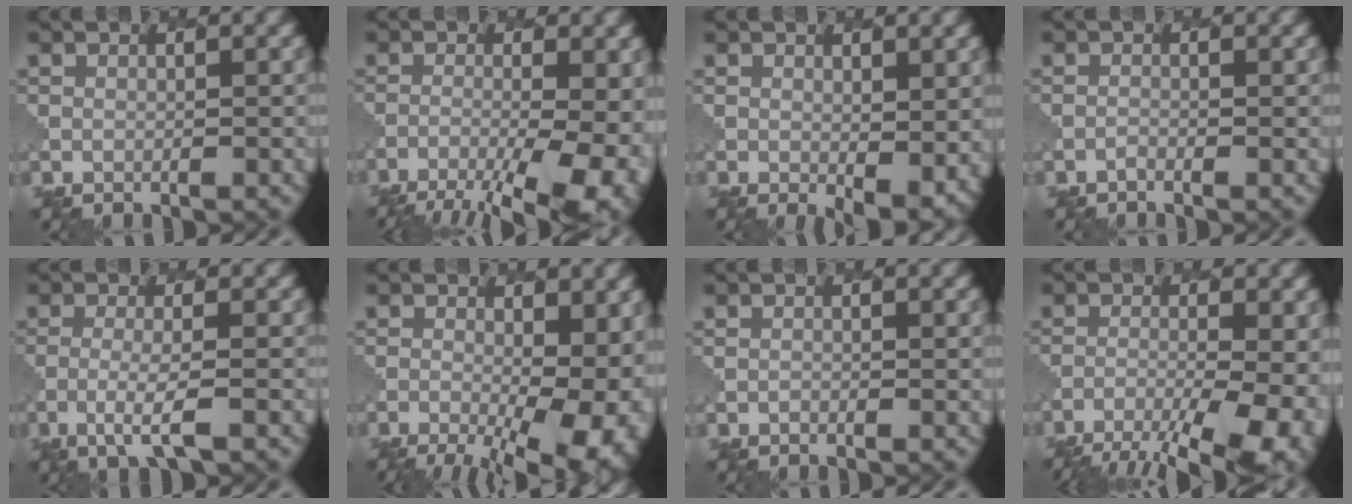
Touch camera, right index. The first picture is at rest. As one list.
[{"total": 11.4, "force": [-6.9, 4.2, 8.1], "torque": [-0.112, -0.031, -0.082]}, {"total": 3.6, "force": [0.3, 1.7, 3.1], "torque": [-0.043, -0.018, 0.013]}, {"total": 0.0}, {"total": 2.9, "force": [-1.1, 0.4, 2.6], "torque": [-0.052, 0.000, -0.033]}, {"total": 14.1, "force": [-3.0, 6.8, 12.0], "torque": [-0.161, -0.024, -0.027]}, {"total": 0.0}, {"total": 11.8, "force": [-8.0, 4.0, 7.7], "torque": [-0.116, -0.032, -0.098]}]